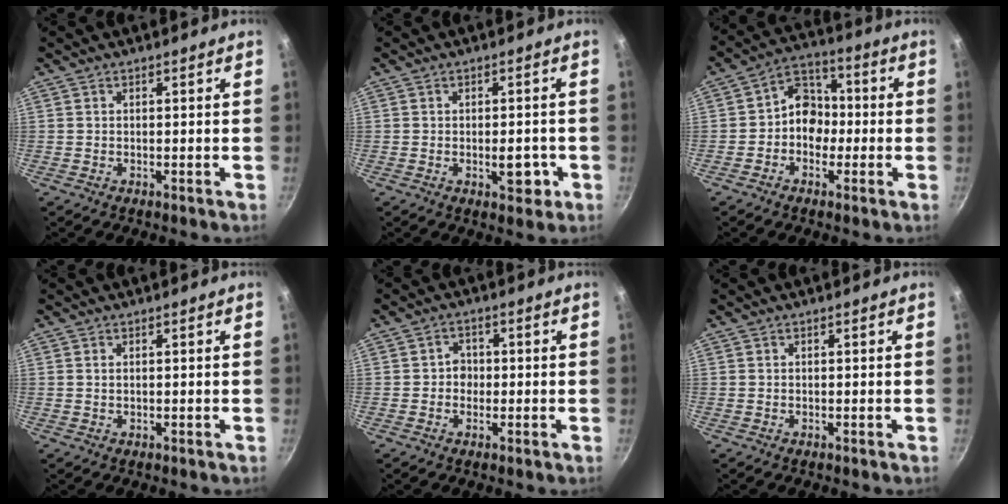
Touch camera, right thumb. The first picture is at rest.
{"total": 4.8, "force": [-1.4, 2.6, 3.8], "torque": [-0.028, 0.006, -0.016]}
{"total": 8.7, "force": [-1.2, 7.1, 4.7], "torque": [-0.024, 0.033, -0.036]}
{"total": 0.7, "force": [0.2, 0.3, 0.5], "torque": [-0.010, 0.001, 0.003]}
{"total": 3.1, "force": [-0.4, 2.8, 1.3], "torque": [0.001, 0.006, -0.010]}
{"total": 0.0}